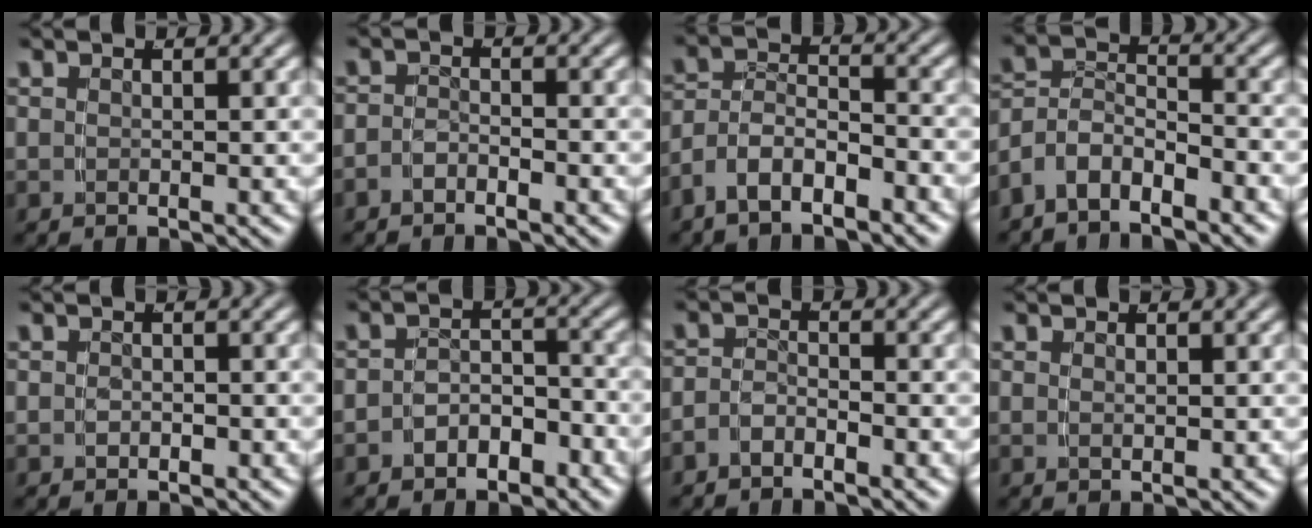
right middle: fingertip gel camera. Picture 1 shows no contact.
{"total": 1.8, "force": [-1.6, 0.6, 0.5], "torque": [-0.014, -0.007, -0.027]}
{"total": 5.3, "force": [-3.3, 3.5, 2.3], "torque": [-0.049, -0.014, -0.059]}
{"total": 6.1, "force": [-3.3, 4.6, 2.3], "torque": [-0.055, -0.018, -0.064]}
{"total": 0.7, "force": [-0.6, 0.2, 0.2], "torque": [-0.005, -0.004, -0.007]}
{"total": 3.6, "force": [-2.6, 2.2, 1.3], "torque": [-0.017, -0.004, -0.048]}
{"total": 2.2, "force": [-1.9, 0.9, 0.7], "torque": [-0.018, -0.007, -0.033]}
{"total": 0.5, "force": [0.1, -0.4, 0.4], "torque": [-0.005, -0.006, 0.009]}